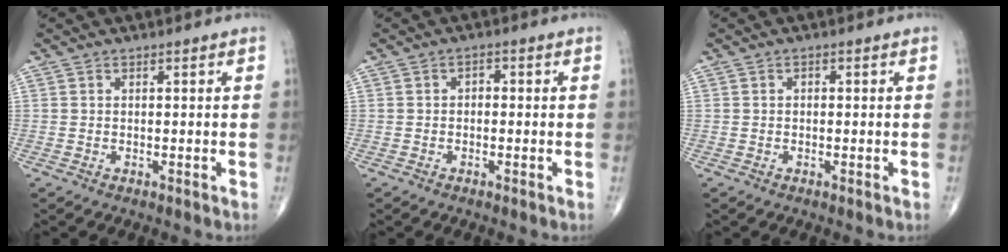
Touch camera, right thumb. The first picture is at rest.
{"total": 1.5, "force": [-0.1, 1.1, 1.0], "torque": [-0.005, 0.007, -0.007]}
{"total": 0.6, "force": [0.0, 0.4, 0.4], "torque": [-0.004, 0.001, -0.001]}